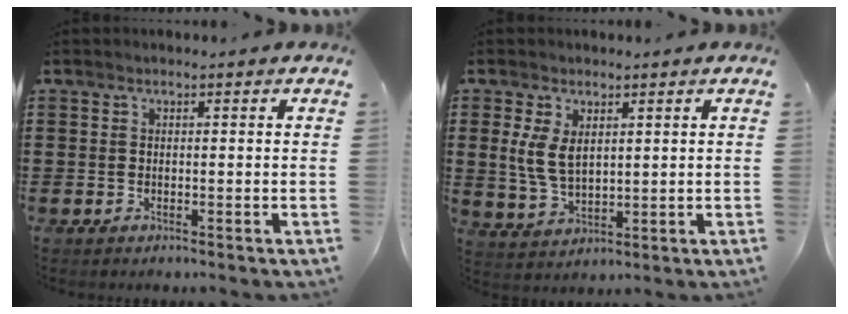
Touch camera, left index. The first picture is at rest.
{"total": 5.3, "force": [1.5, 2.9, 4.2], "torque": [-0.095, 0.004, 0.027]}